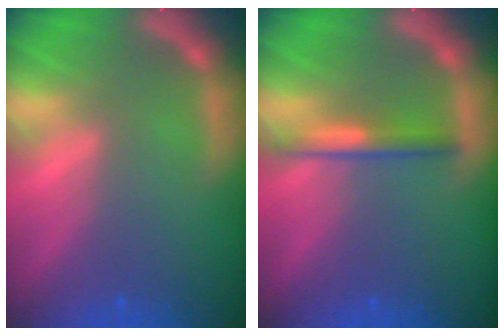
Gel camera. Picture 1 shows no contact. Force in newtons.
{"total": 2.4}